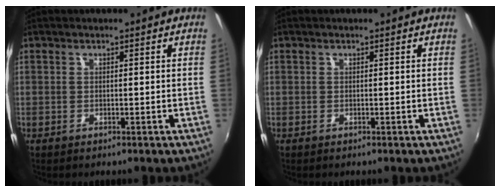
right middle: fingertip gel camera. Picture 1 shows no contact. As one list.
[{"total": 0.0}]